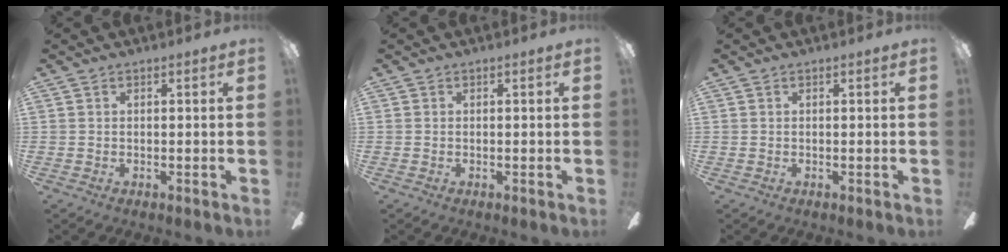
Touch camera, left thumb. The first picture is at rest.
{"total": 0.0}
{"total": 0.0}